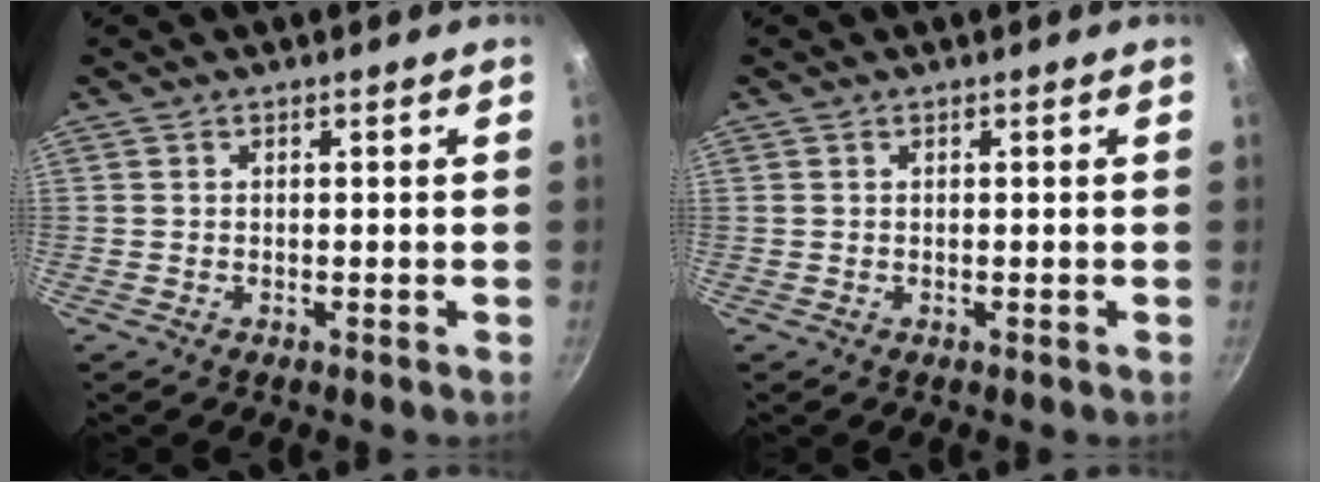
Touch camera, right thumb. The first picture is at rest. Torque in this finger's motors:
{"motor_torque": [0.18, -0.01, 0.26, 0.15, 0.03]}